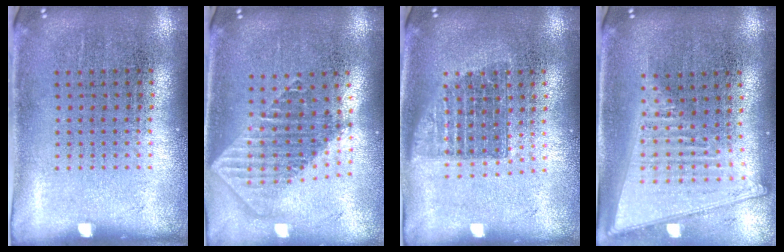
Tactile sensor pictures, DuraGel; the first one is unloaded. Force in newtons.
{"total": 1.8, "press": 1.5, "slide": 1.0}
{"total": 1.4, "press": 1.1, "slide": 0.8}
{"total": 2.0, "press": 1.7, "slide": 1.0}